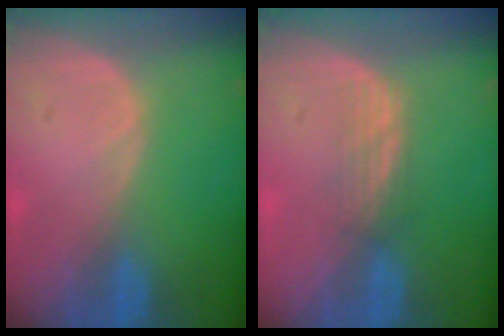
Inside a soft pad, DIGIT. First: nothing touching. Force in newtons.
{"total": 2.4, "press": 2.3, "slide": 0.6}